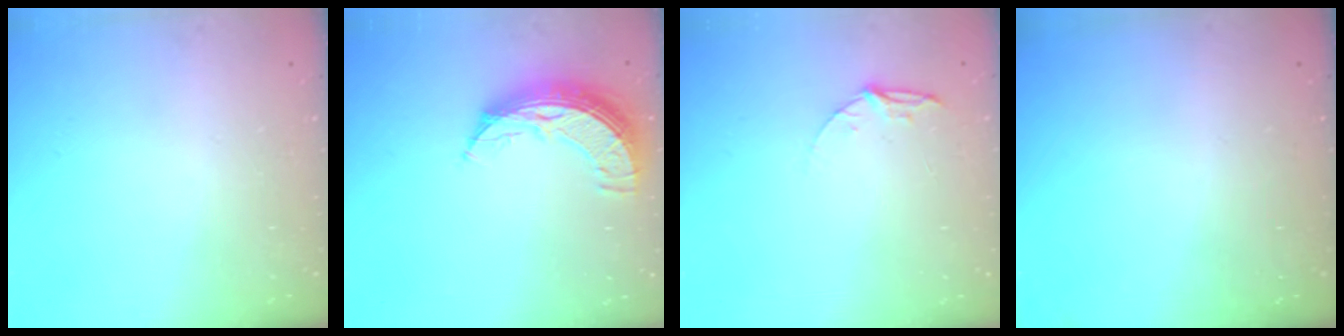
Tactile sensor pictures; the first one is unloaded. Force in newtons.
{"total": 10.6, "press": 10.6, "slide": 1.0}
{"total": 5.3, "press": 5.3, "slide": 0.5}
{"total": 0.0}